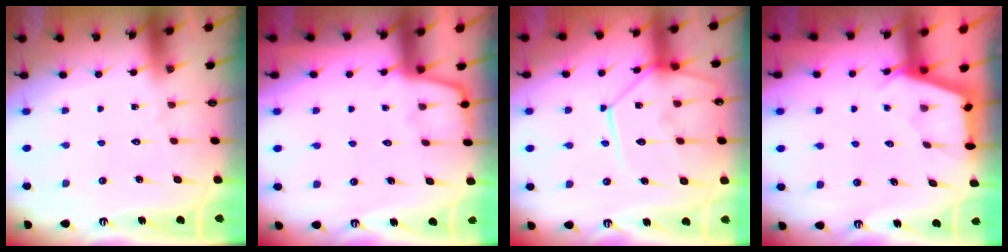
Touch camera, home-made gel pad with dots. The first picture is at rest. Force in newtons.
{"total": 3.4, "press": 3.4, "slide": 0.5}
{"total": 15.0, "press": 14.9, "slide": 1.3}
{"total": 2.7, "press": 2.7, "slide": 0.3}